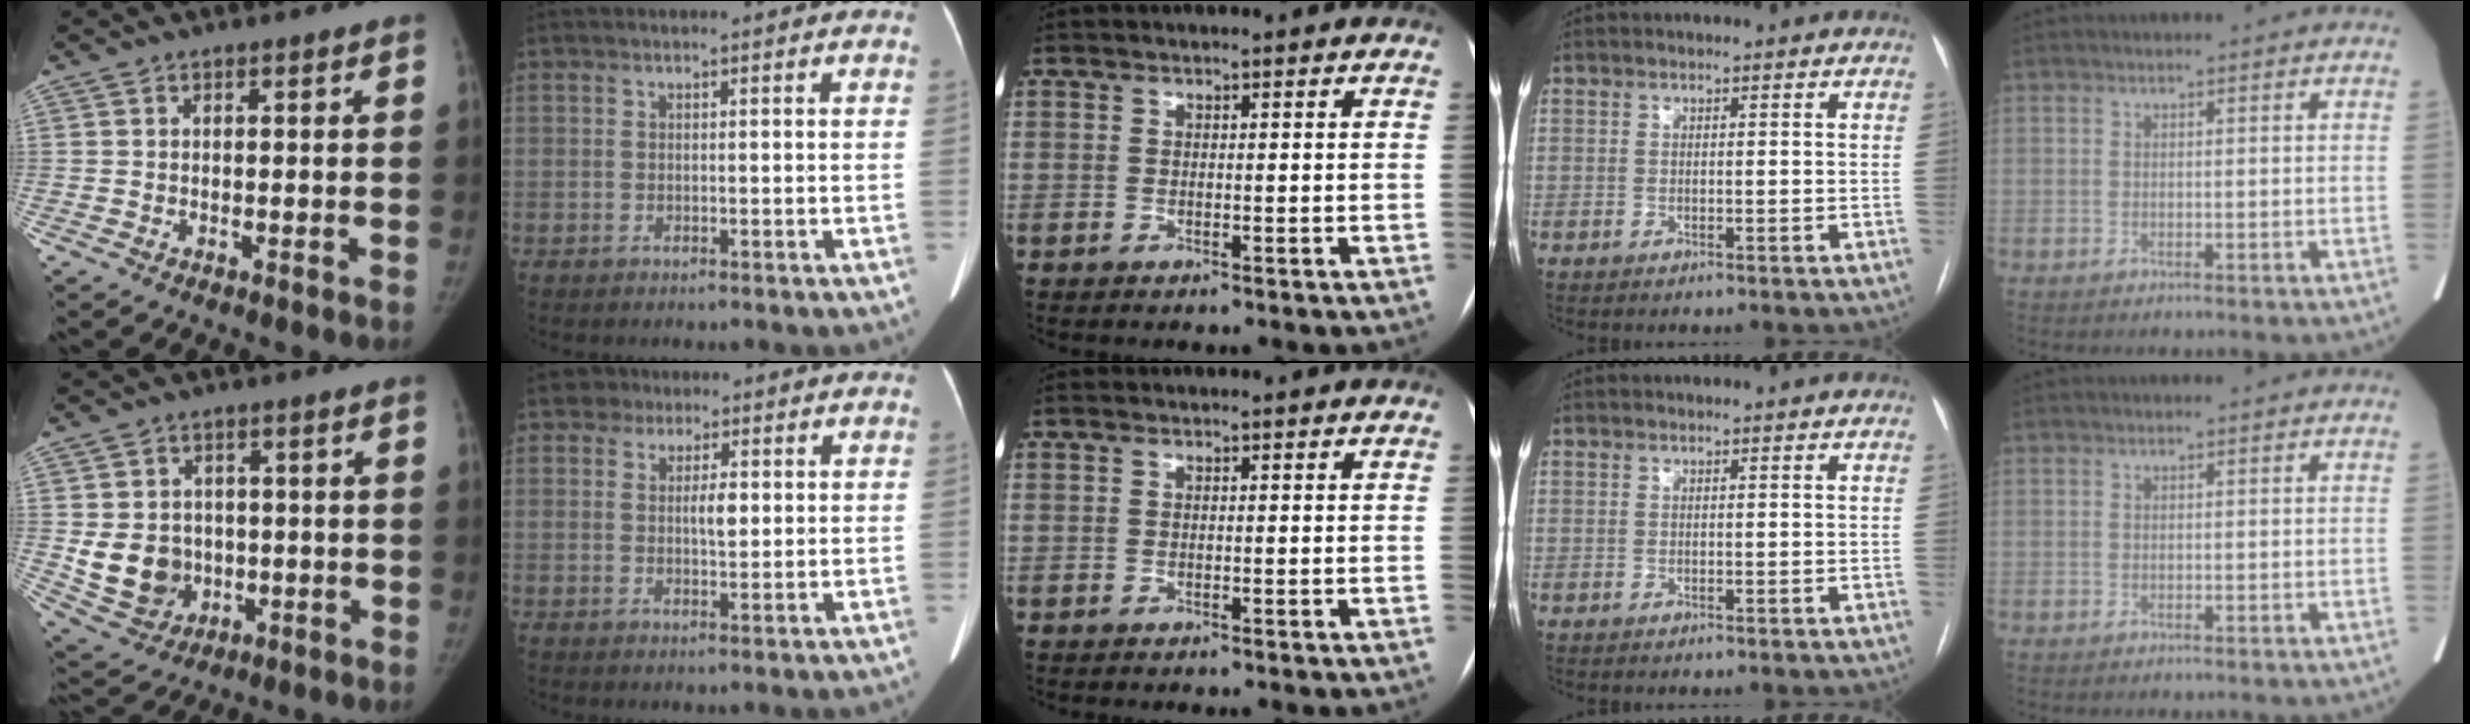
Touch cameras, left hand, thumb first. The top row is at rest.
{"thumb": {"total": 10.0, "force": [-0.8, 8.7, 4.8], "torque": [-0.049, 0.004, 0.010]}, "index": {"total": 4.4, "force": [1.1, 2.9, 3.1], "torque": [-0.050, 0.012, 0.016]}}